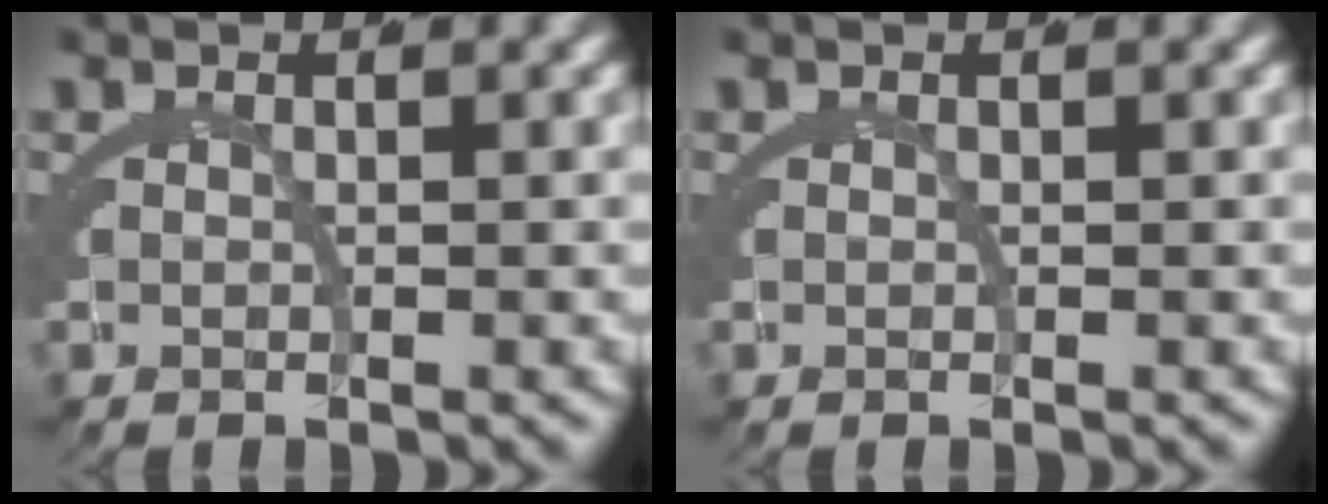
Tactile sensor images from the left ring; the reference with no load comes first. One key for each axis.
{"total": 0.0}